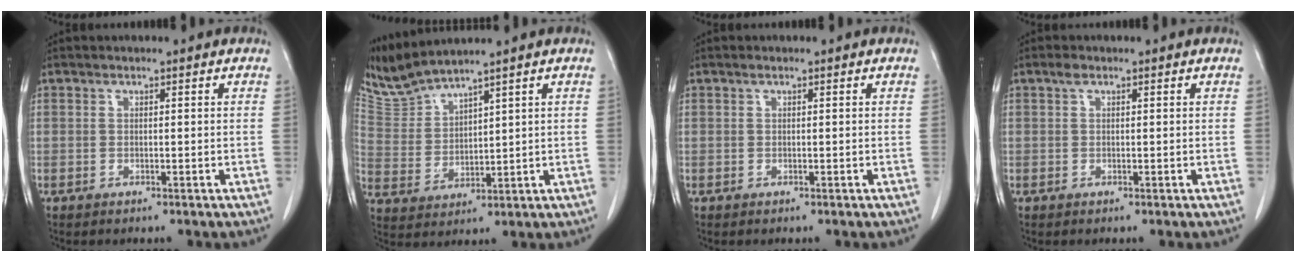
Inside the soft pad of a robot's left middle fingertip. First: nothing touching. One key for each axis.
{"total": 6.3, "fx": 6.1, "fy": -0.7, "fz": 1.3, "tx": -0.047, "ty": 0.001, "tz": 0.141}
{"total": 0.0}
{"total": 0.9, "fx": 0.5, "fy": 0.5, "fz": 0.6, "tx": -0.010, "ty": 0.008, "tz": 0.008}